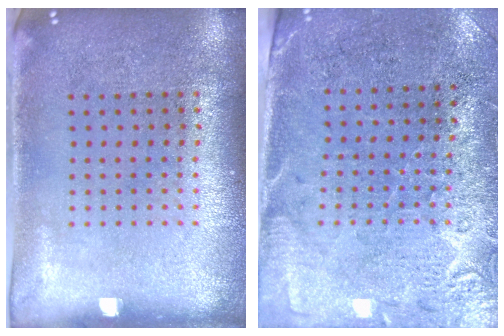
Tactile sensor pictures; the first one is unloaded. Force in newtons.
{"total": 2.8, "press": 2.5, "slide": 1.3}